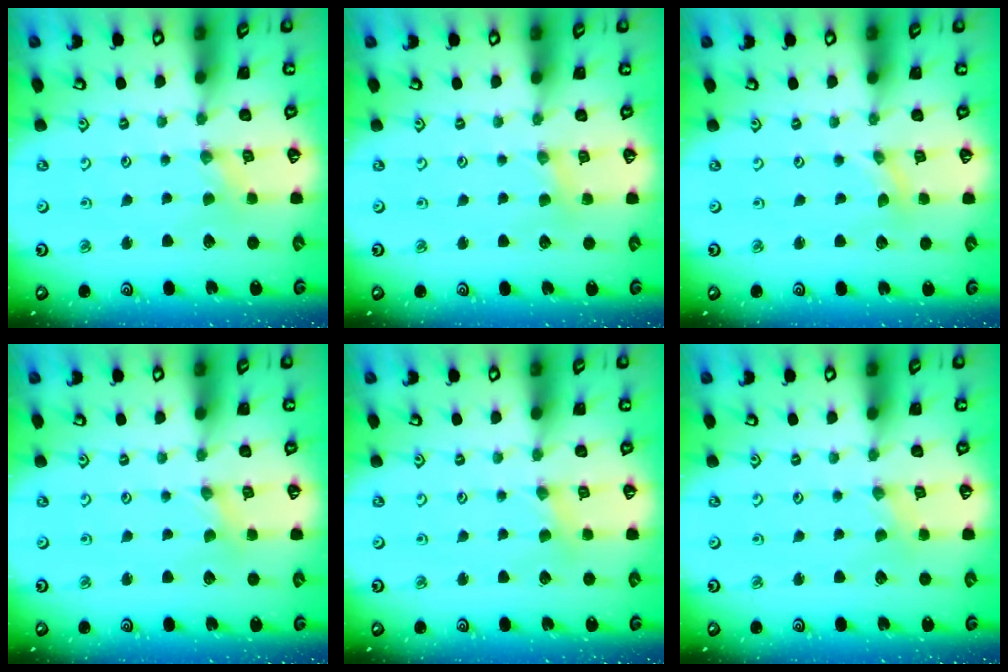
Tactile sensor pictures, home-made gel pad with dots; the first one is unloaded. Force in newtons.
{"total": 2.4, "press": 2.4, "slide": 0.5}
{"total": 0.0}
{"total": 0.0}
{"total": 2.8, "press": 2.8, "slide": 0.4}
{"total": 0.0}